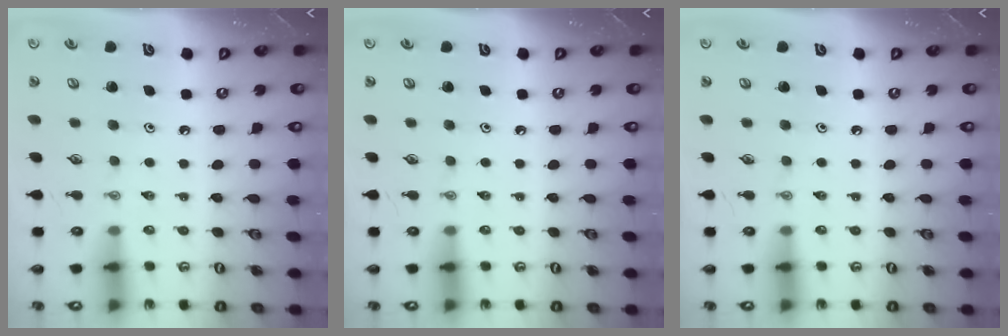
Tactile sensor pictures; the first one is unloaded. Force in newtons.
{"total": 0.0}
{"total": 0.0}